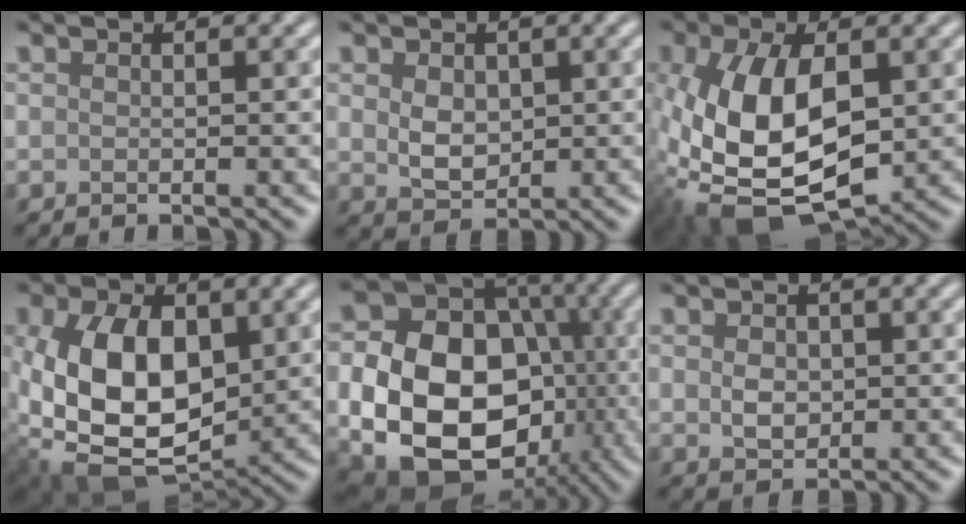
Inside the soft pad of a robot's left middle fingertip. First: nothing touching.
{"total": 2.8, "force": [0.5, 2.0, 1.8], "torque": [-0.037, -0.004, 0.013]}
{"total": 12.8, "force": [-1.6, 7.2, 10.4], "torque": [-0.245, -0.030, -0.020]}
{"total": 12.1, "force": [0.8, 7.7, 9.3], "torque": [-0.196, -0.010, 0.023]}
{"total": 16.3, "force": [-2.8, 12.4, 10.1], "torque": [-0.176, -0.026, -0.040]}
{"total": 2.0, "force": [0.2, 1.6, 1.3], "torque": [-0.024, -0.003, 0.004]}